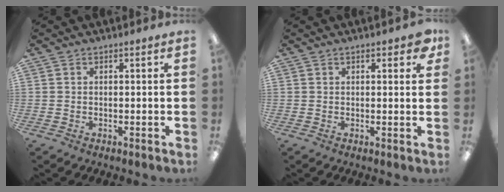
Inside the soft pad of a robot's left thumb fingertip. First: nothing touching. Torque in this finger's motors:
{"motor_torque": [-0.12, -0.25, -0.51, 0.20, 0.04]}